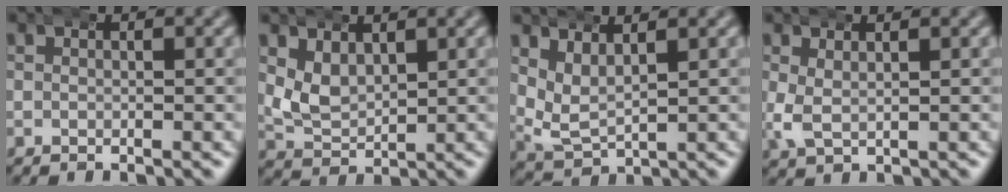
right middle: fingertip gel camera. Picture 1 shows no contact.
{"total": 3.6, "force": [1.8, 2.6, 1.8], "torque": [-0.060, -0.021, 0.043]}
{"total": 4.9, "force": [2.2, 3.4, 2.7], "torque": [-0.072, -0.016, 0.045]}
{"total": 1.6, "force": [0.7, 0.8, 1.3], "torque": [-0.039, -0.014, 0.024]}